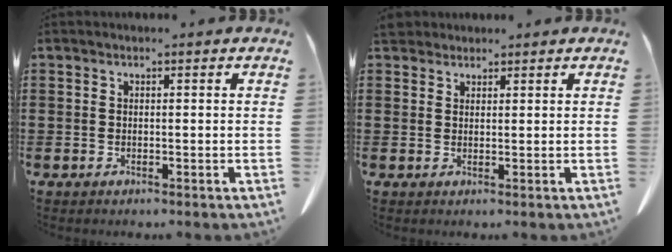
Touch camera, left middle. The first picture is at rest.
{"total": 2.4, "force": [2.1, 0.8, 0.7], "torque": [-0.021, 0.003, 0.042]}